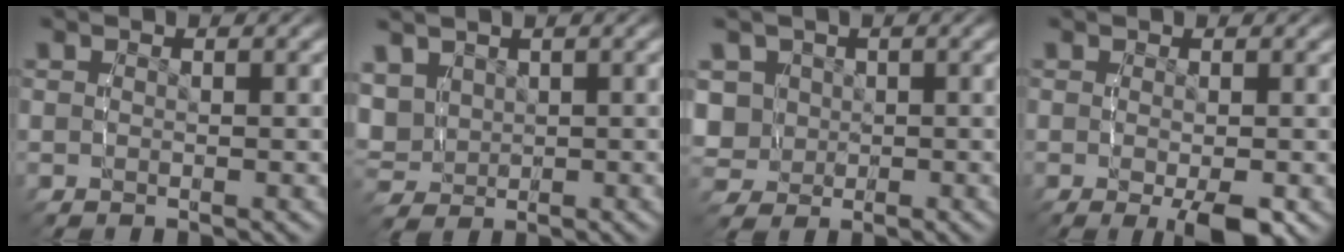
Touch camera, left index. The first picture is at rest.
{"total": 4.2, "force": [1.8, 3.3, 1.9], "torque": [-0.060, -0.004, 0.031]}
{"total": 6.9, "force": [0.3, 6.3, 2.9], "torque": [-0.091, -0.015, -0.003]}
{"total": 2.7, "force": [-1.0, 0.5, 2.5], "torque": [-0.037, -0.011, -0.014]}